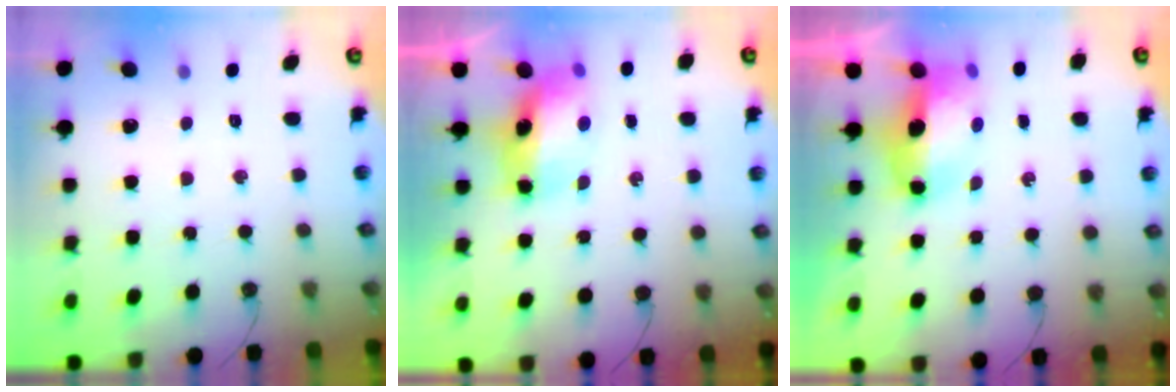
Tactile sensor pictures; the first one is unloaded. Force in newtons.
{"total": 9.5, "press": 9.3, "slide": 2.0}
{"total": 9.0, "press": 8.9, "slide": 1.7}